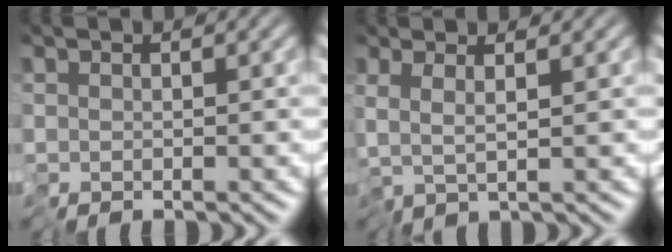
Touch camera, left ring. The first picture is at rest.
{"total": 1.7, "force": [0.6, -0.5, 1.5], "torque": [-0.028, 0.005, 0.013]}